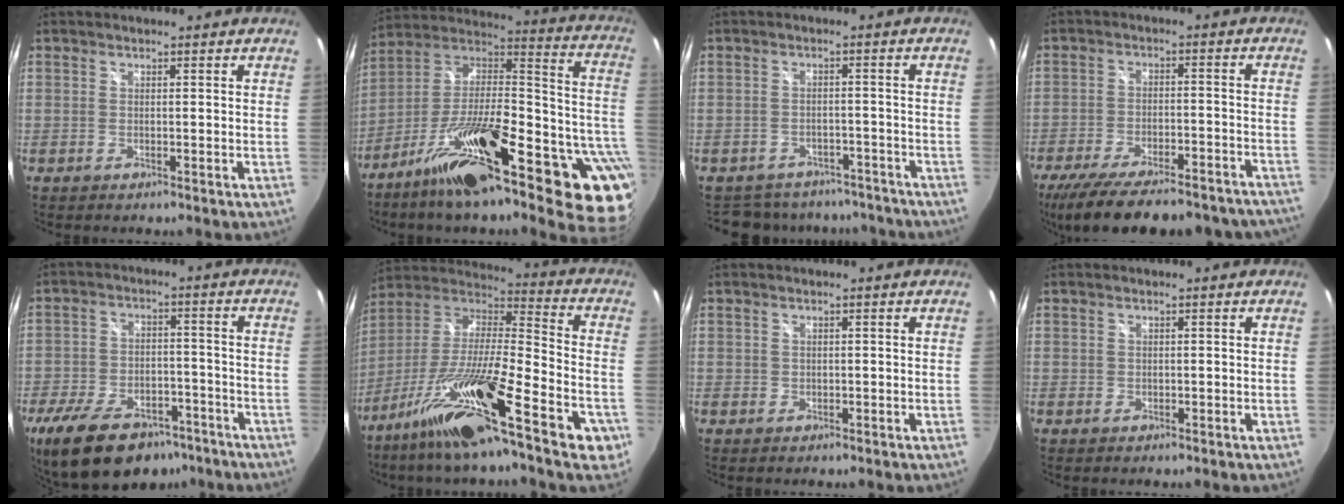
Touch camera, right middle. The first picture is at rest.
{"total": 31.0, "force": [-14.3, 10.4, 25.5], "torque": [-0.347, 0.009, -0.230]}
{"total": 12.4, "force": [-10.6, 5.6, 2.9], "torque": [-0.070, 0.018, -0.131]}
{"total": 25.8, "force": [-22.0, 6.8, 11.8], "torque": [-0.225, -0.033, -0.295]}
{"total": 19.3, "force": [-13.3, 9.5, 10.2], "torque": [-0.219, -0.018, -0.204]}
{"total": 25.5, "force": [-15.0, 4.5, 20.0], "torque": [-0.326, -0.039, -0.259]}
{"total": 0.0}
{"total": 0.0}